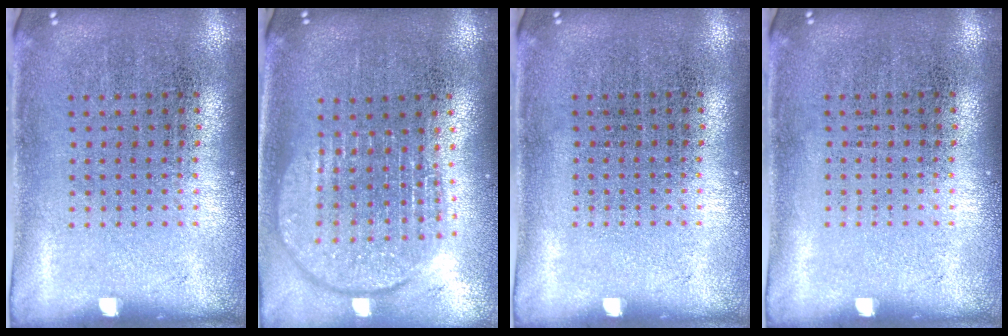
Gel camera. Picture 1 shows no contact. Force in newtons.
{"total": 1.8, "press": 1.5, "slide": 1.0}
{"total": 0.0}
{"total": 0.0}